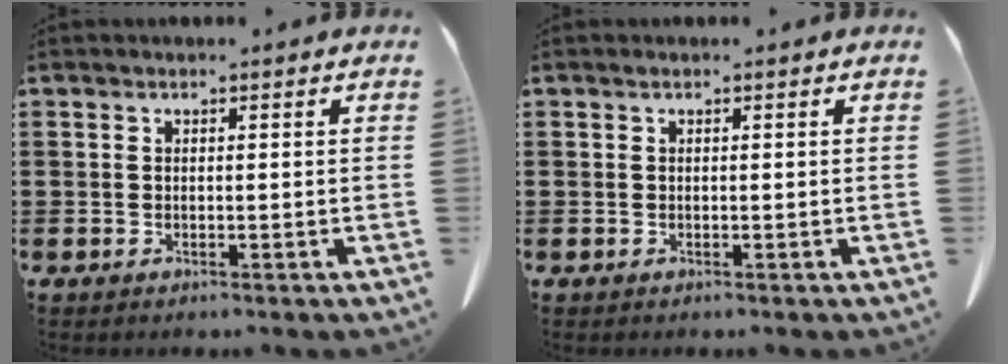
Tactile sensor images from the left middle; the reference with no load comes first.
{"total": 0.0}